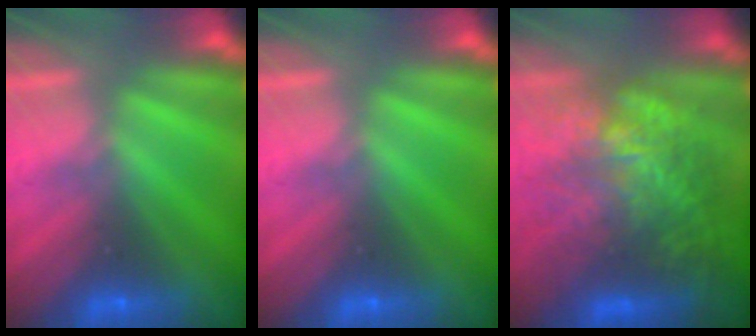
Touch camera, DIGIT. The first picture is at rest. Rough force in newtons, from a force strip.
{"total": 0.0}
{"total": 5.8}